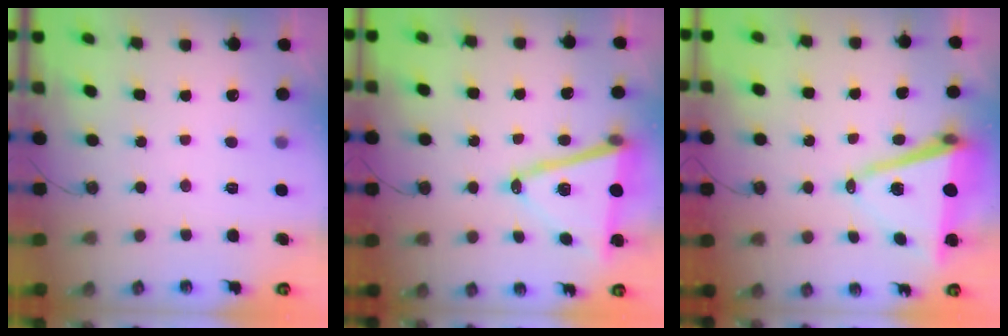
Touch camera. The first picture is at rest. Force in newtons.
{"total": 15.3, "press": 14.9, "slide": 3.7}
{"total": 10.7, "press": 9.9, "slide": 4.1}